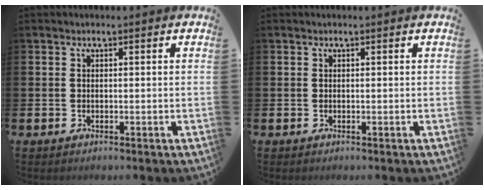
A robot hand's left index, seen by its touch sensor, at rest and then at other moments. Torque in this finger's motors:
{"motor_torque": [0.35, -0.70, -0.02, 0.00]}